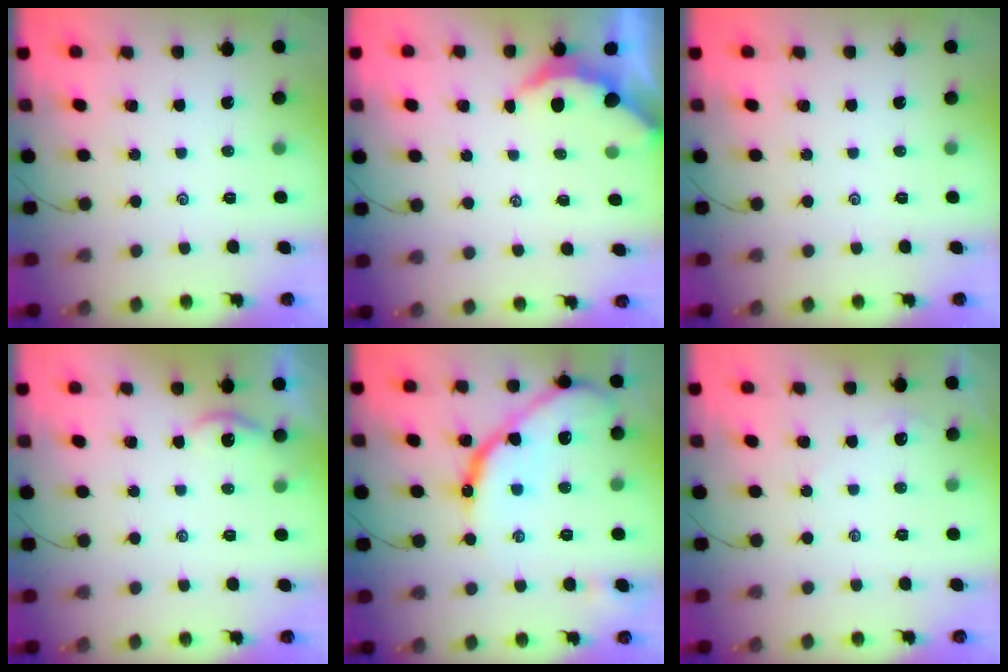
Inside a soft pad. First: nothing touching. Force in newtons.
{"total": 2.4, "press": 2.4, "slide": 0.3}
{"total": 0.0}
{"total": 3.2, "press": 3.2, "slide": 0.3}
{"total": 15.8, "press": 15.8, "slide": 1.1}
{"total": 1.4, "press": 1.4, "slide": 0.2}